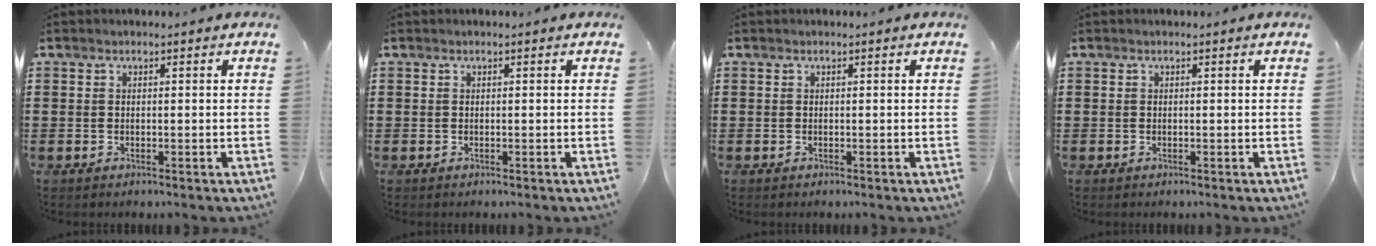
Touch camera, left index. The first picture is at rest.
{"total": 0.0}
{"total": 0.0}
{"total": 0.0}